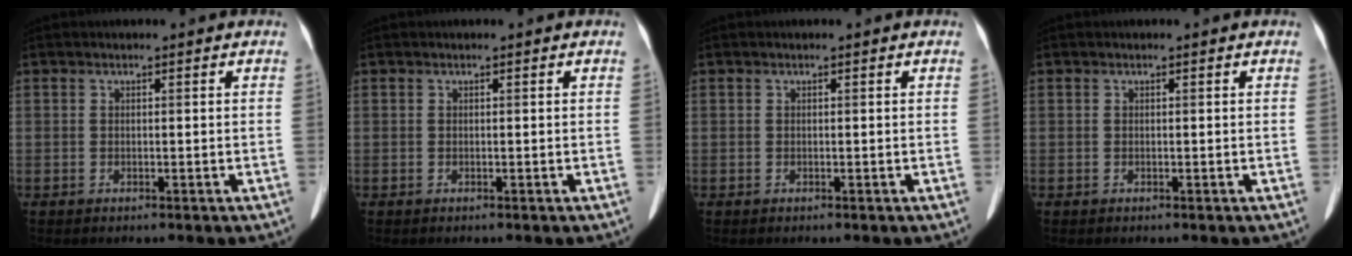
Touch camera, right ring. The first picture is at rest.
{"total": 0.0}
{"total": 0.0}
{"total": 0.0}